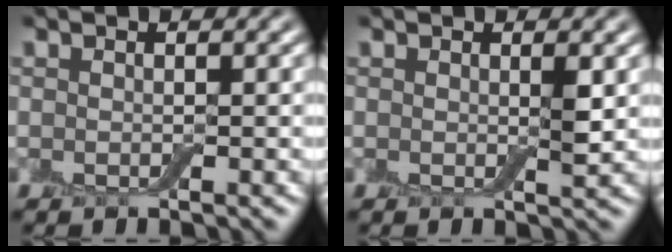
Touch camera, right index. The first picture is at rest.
{"total": 1.5, "force": [0.2, 0.6, 1.4], "torque": [-0.021, -0.002, 0.004]}